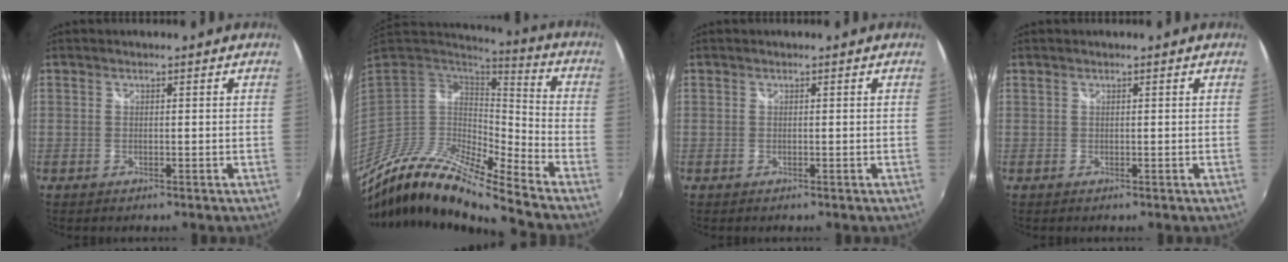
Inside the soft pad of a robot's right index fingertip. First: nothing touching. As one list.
[{"total": 17.5, "force": [-14.3, 2.1, 9.8], "torque": [-0.172, -0.033, -0.285]}, {"total": 0.0}, {"total": 0.0}]